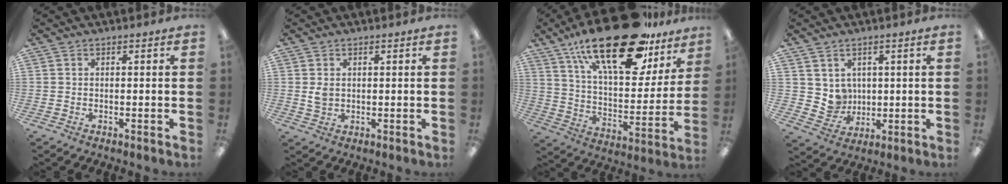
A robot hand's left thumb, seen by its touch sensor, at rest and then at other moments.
{"total": 2.7, "force": [0.7, 2.0, 1.7], "torque": [-0.027, 0.001, 0.010]}
{"total": 27.7, "force": [18.4, 10.8, 17.8], "torque": [-0.286, -0.101, 0.307]}
{"total": 5.9, "force": [2.9, 5.2, 0.4], "torque": [-0.016, -0.023, 0.061]}